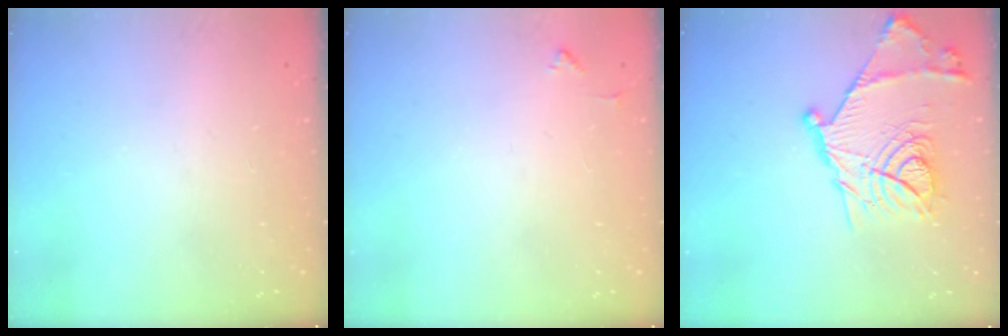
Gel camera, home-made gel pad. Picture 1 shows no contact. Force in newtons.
{"total": 4.1, "press": 4.0, "slide": 0.6}
{"total": 19.6, "press": 19.6, "slide": 0.6}